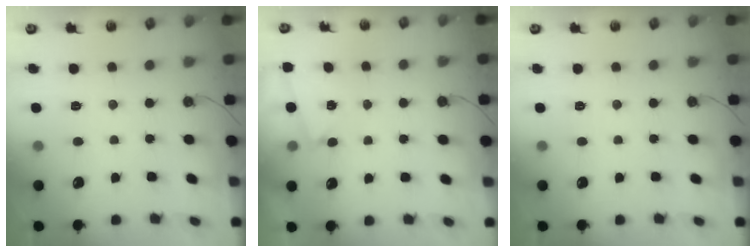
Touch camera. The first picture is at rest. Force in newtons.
{"total": 2.7, "press": 1.7, "slide": 2.1}
{"total": 0.0}